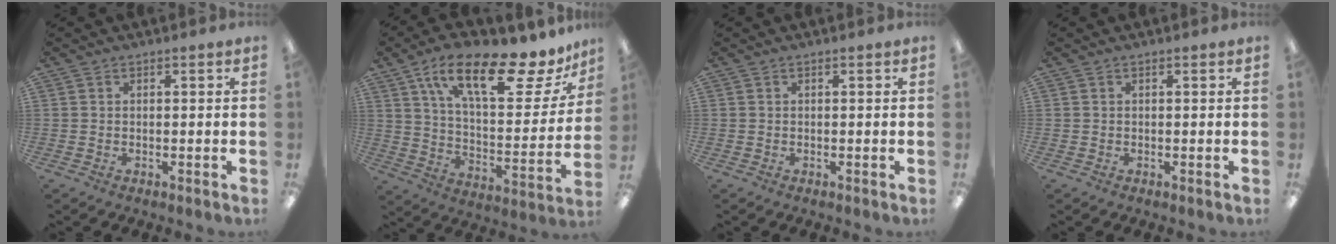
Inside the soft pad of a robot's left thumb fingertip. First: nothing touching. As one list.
[{"total": 21.2, "force": [13.5, 7.2, 14.8], "torque": [-0.236, -0.073, 0.219]}, {"total": 0.0}, {"total": 0.0}]